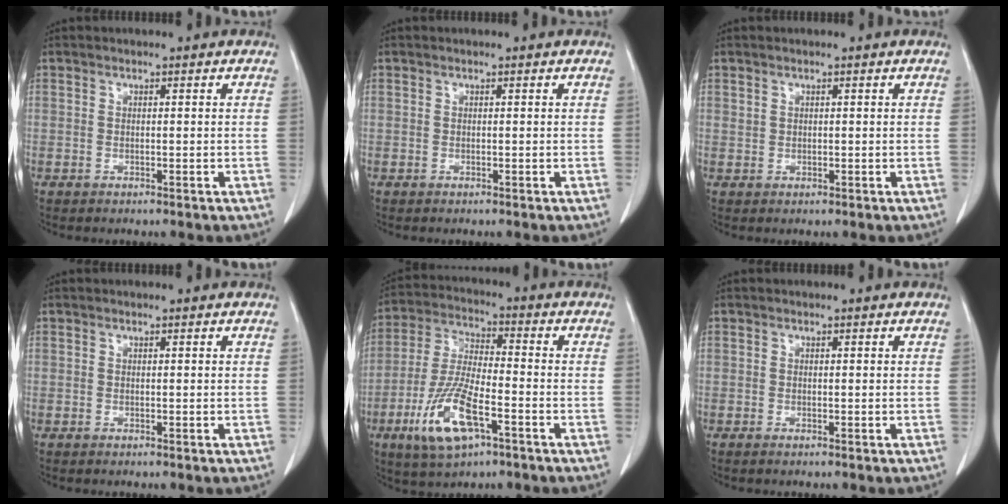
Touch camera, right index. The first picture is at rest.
{"total": 0.0}
{"total": 0.5, "force": [0.3, 0.4, 0.1], "torque": [0.004, -0.001, 0.005]}
{"total": 0.0}
{"total": 12.4, "force": [-5.6, 3.2, 10.6], "torque": [-0.226, -0.016, -0.103]}
{"total": 0.0}